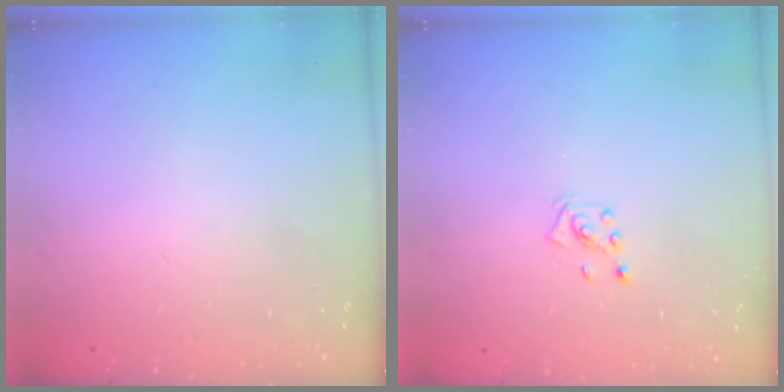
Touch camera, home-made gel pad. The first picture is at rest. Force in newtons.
{"total": 2.1, "press": 2.0, "slide": 0.3}